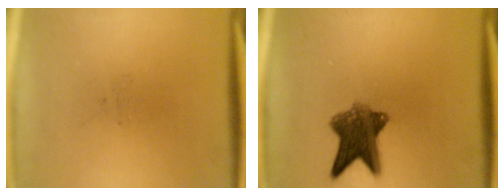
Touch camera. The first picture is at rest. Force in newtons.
{"total": 7.7}